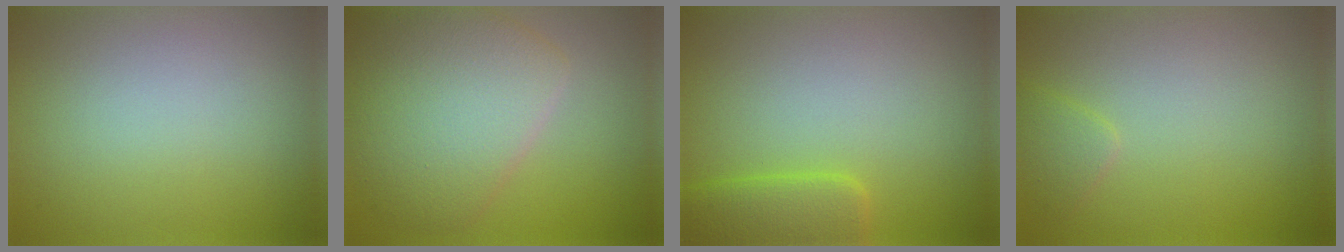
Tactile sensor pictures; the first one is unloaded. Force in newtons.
{"total": 7.4, "press": 7.4, "slide": 0.1}
{"total": 3.8, "press": 3.7, "slide": 0.4}
{"total": 1.2, "press": 1.2, "slide": 0.1}